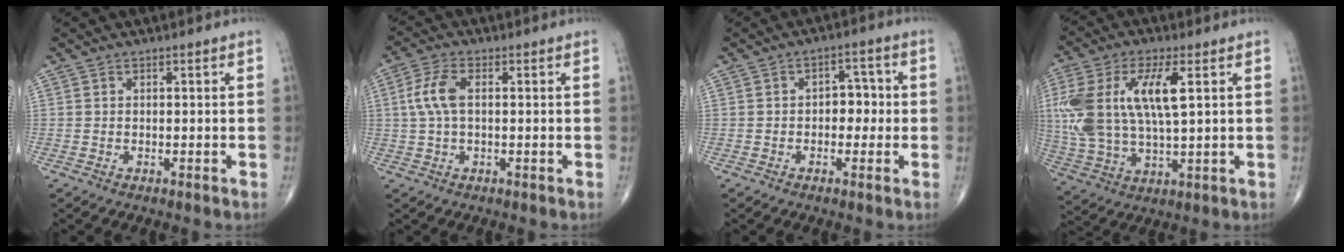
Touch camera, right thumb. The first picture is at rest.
{"total": 5.7, "force": [0.7, 2.7, 5.0], "torque": [-0.124, 0.015, 0.010]}
{"total": 4.7, "force": [-0.3, 3.3, 3.3], "torque": [-0.015, 0.013, -0.013]}
{"total": 18.1, "force": [4.1, 7.5, 16.0], "torque": [-0.352, 0.000, 0.078]}